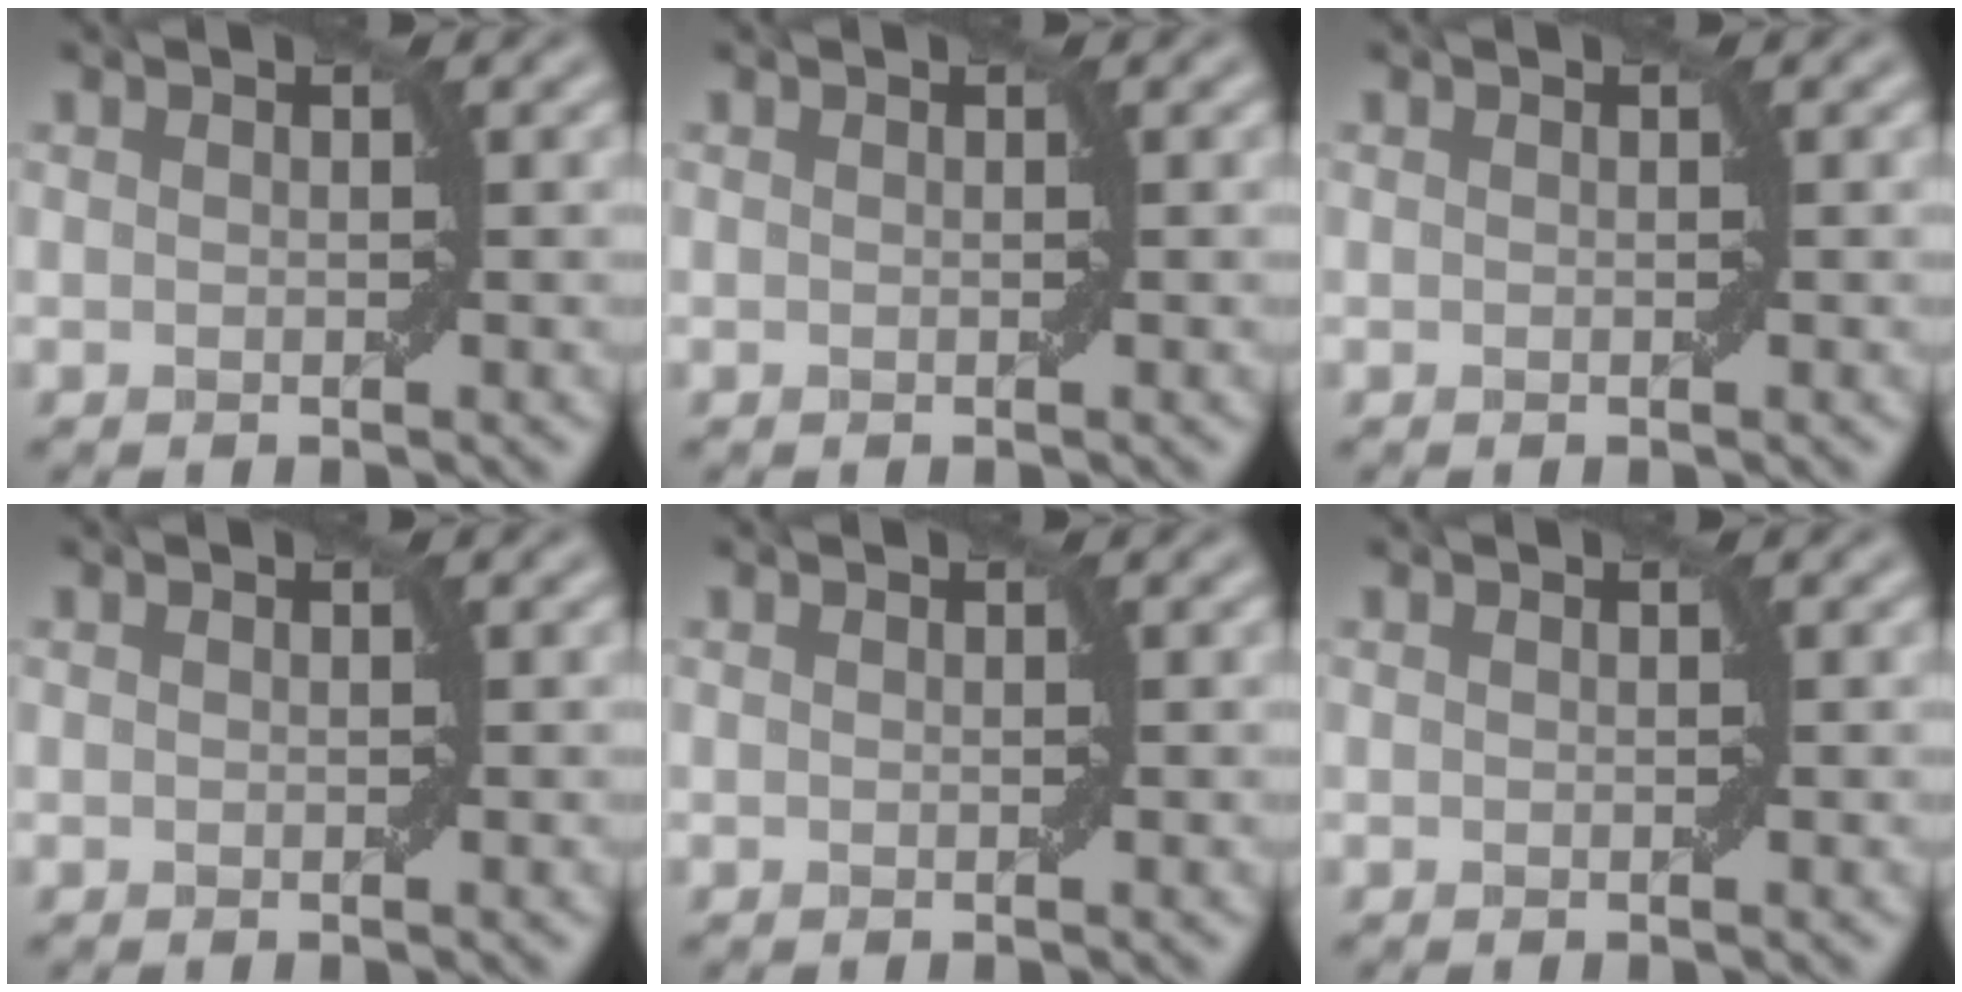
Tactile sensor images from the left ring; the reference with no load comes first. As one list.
[{"total": 0.0}, {"total": 0.0}, {"total": 0.0}, {"total": 0.0}, {"total": 0.0}]